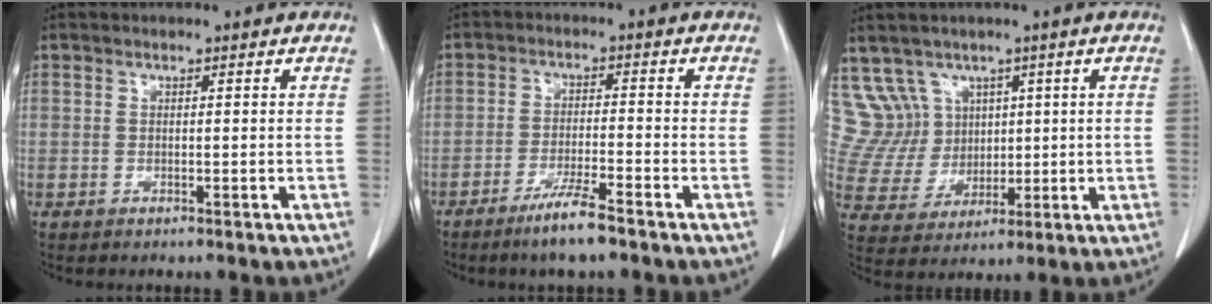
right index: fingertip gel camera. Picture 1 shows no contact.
{"total": 5.7, "force": [-4.2, 0.0, 3.9], "torque": [-0.075, -0.011, -0.079]}
{"total": 9.1, "force": [4.8, 7.7, 0.5], "torque": [-0.020, 0.043, 0.110]}